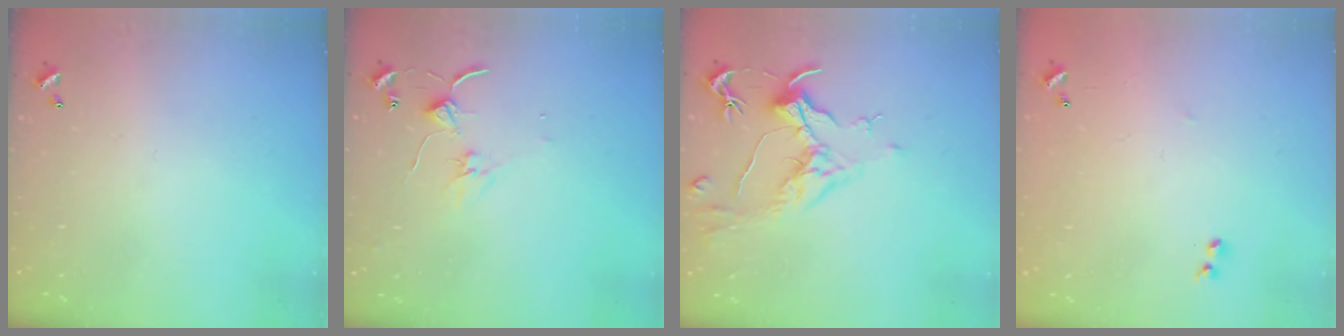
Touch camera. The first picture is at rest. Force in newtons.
{"total": 1.4, "press": 1.3, "slide": 0.2}
{"total": 1.8, "press": 1.6, "slide": 0.9}
{"total": 7.7, "press": 7.6, "slide": 0.7}